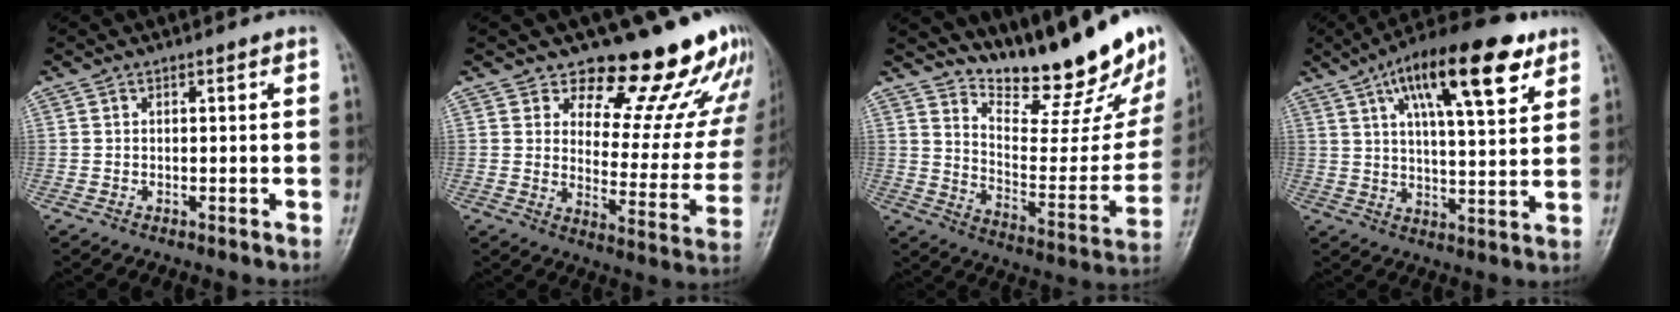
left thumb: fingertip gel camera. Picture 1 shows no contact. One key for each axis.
{"total": 17.6, "fx": 15.4, "fy": 6.6, "fz": 5.6, "tx": -0.006, "ty": -0.128, "tz": 0.189}
{"total": 22.1, "fx": 18.4, "fy": 5.3, "fz": 10.9, "tx": -0.118, "ty": -0.131, "tz": 0.274}
{"total": 18.8, "fx": 9.5, "fy": 6.3, "fz": 15.0, "tx": -0.214, "ty": -0.016, "tz": 0.149}